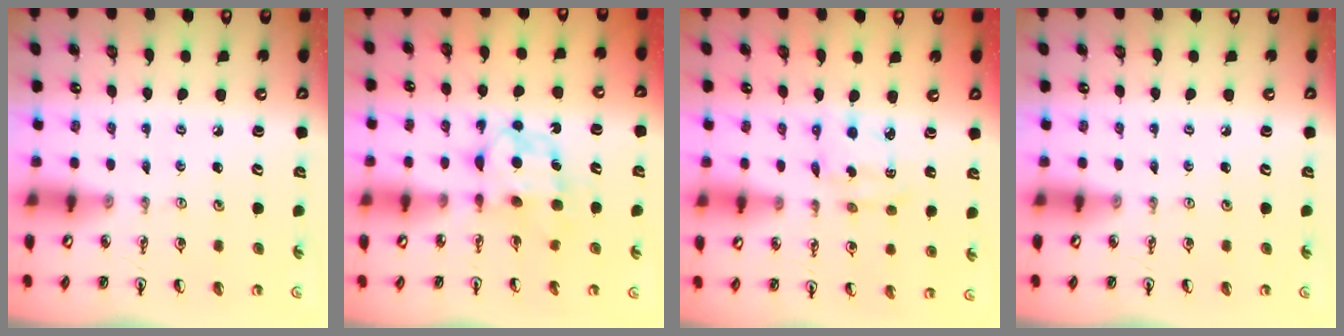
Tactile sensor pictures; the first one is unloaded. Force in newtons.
{"total": 7.2, "press": 7.2, "slide": 0.5}
{"total": 4.0, "press": 4.0, "slide": 0.2}
{"total": 0.0}